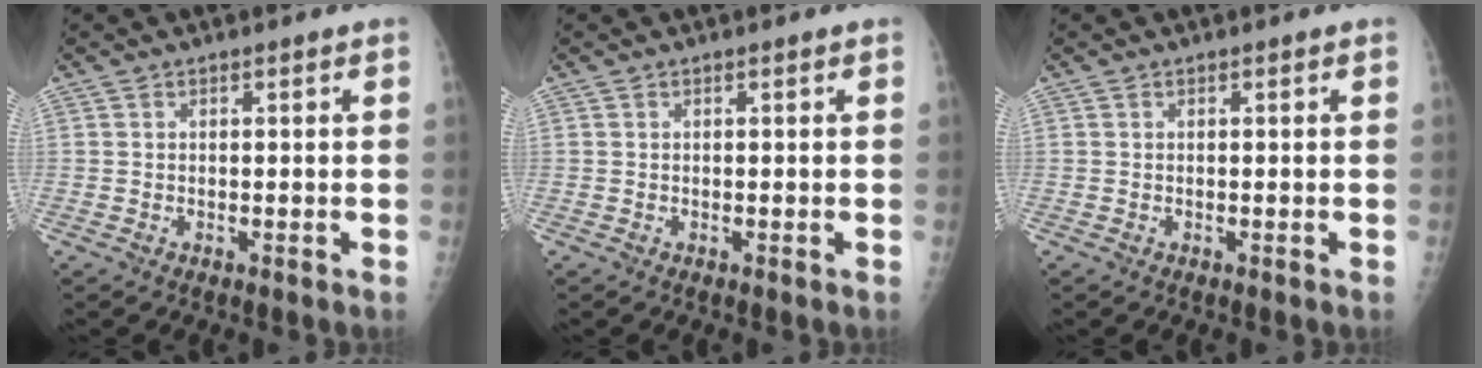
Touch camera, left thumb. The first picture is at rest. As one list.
[{"total": 0.0}, {"total": 0.0}]